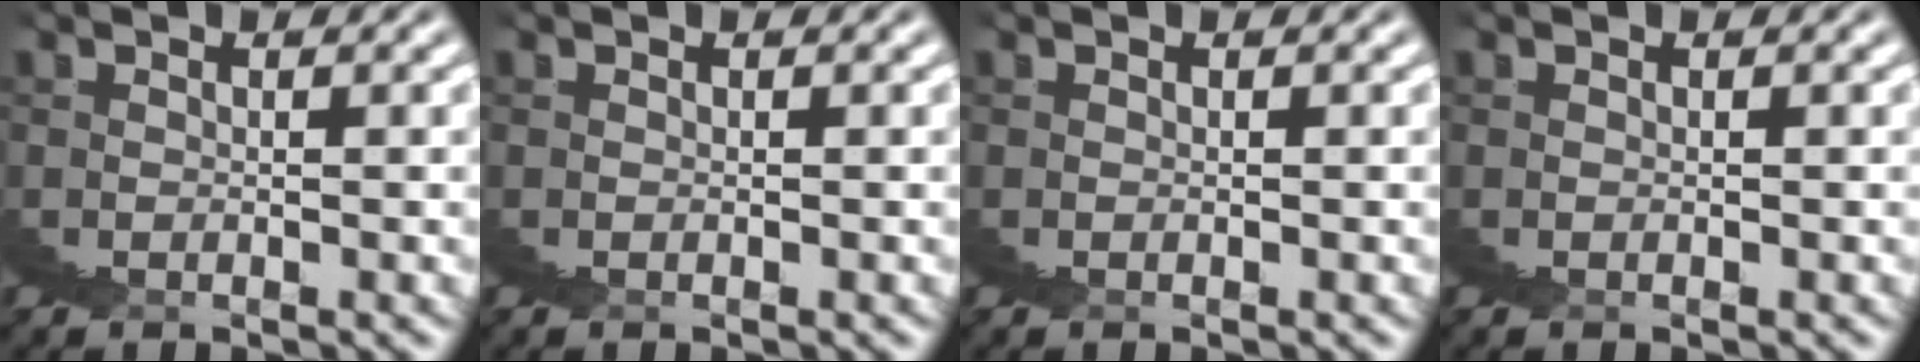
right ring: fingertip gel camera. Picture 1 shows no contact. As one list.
[{"total": 0.0}, {"total": 0.0}, {"total": 0.0}]